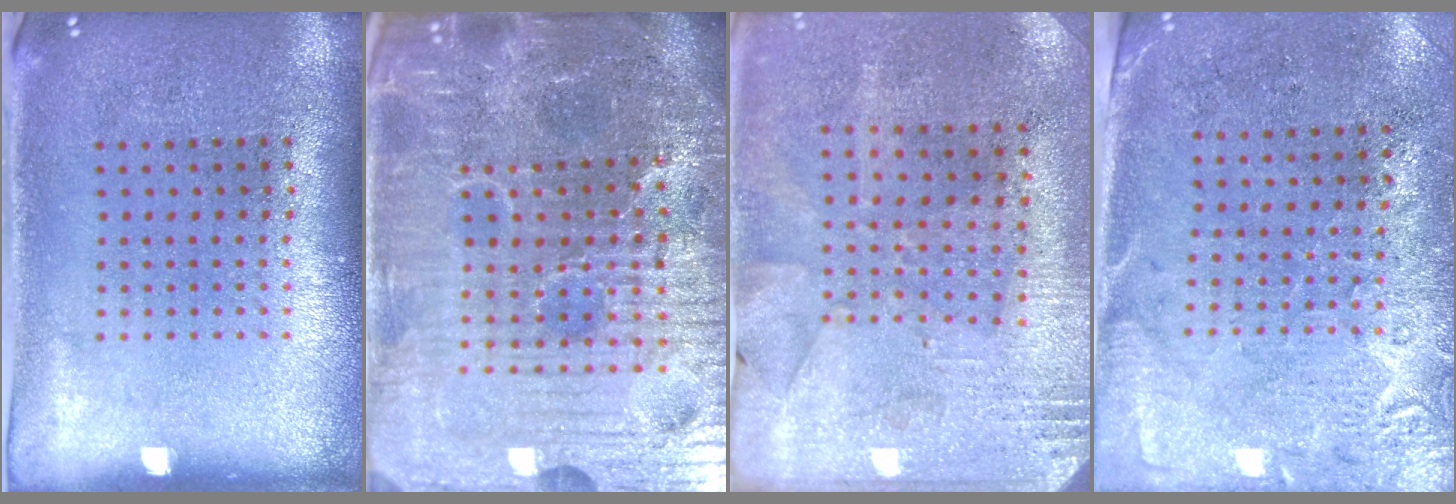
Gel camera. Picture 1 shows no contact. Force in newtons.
{"total": 7.2, "press": 6.5, "slide": 3.2}
{"total": 2.7, "press": 2.2, "slide": 1.5}
{"total": 2.7, "press": 2.4, "slide": 1.2}